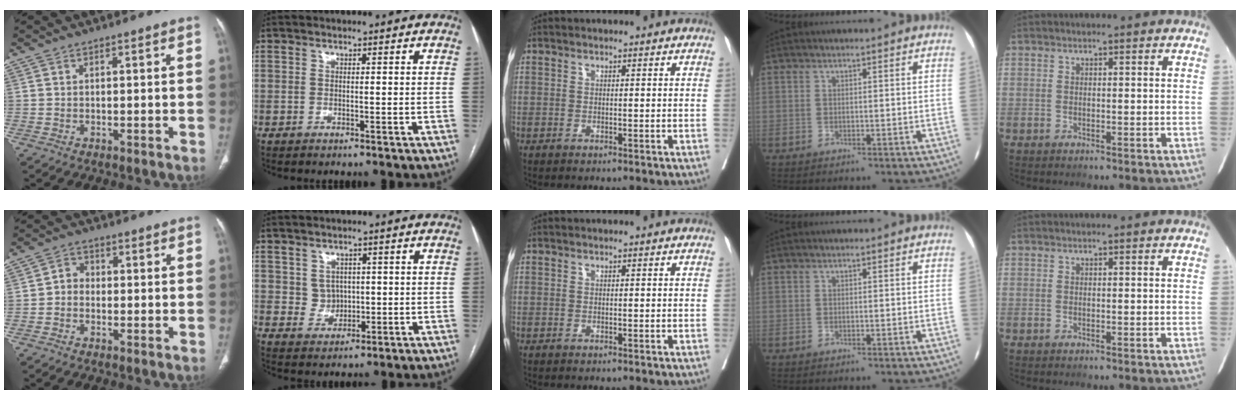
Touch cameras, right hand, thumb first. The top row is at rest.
{"thumb": {"total": 3.1, "force": [-0.6, 2.7, 1.5], "torque": [-0.008, 0.014, -0.021]}, "index": {"total": 3.6, "force": [0.7, 3.4, 1.0], "torque": [-0.012, 0.008, 0.016]}}